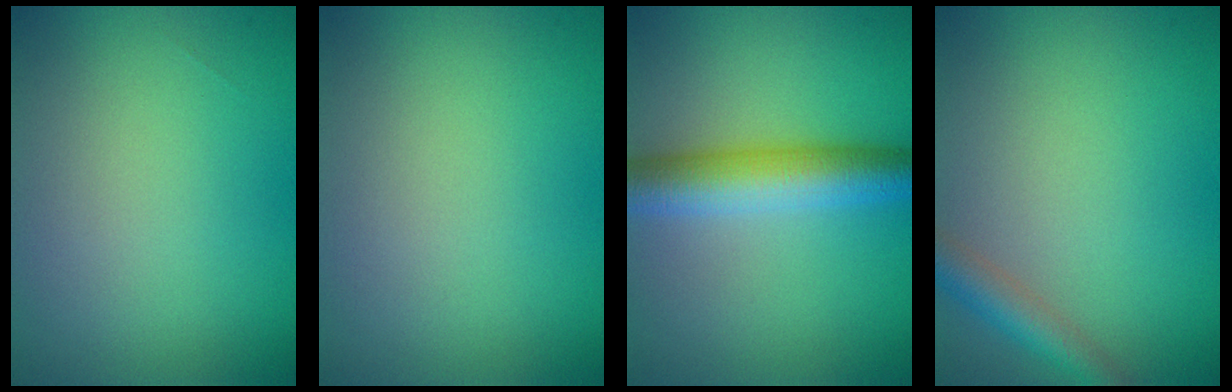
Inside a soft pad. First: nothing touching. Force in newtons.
{"total": 0.0}
{"total": 6.0, "press": 6.0, "slide": 0.1}
{"total": 2.8, "press": 2.8, "slide": 0.1}